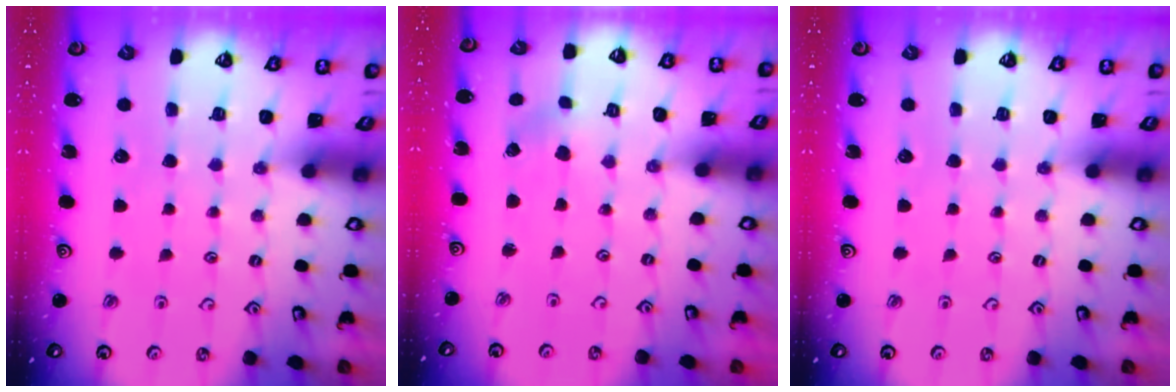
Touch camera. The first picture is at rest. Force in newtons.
{"total": 0.0}
{"total": 0.0}